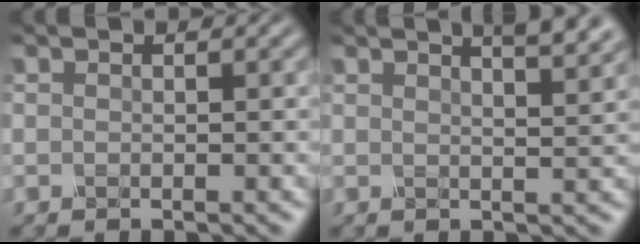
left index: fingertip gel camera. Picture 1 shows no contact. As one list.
[{"total": 5.1, "force": [3.6, 1.5, 3.3], "torque": [-0.018, 0.027, 0.019]}]